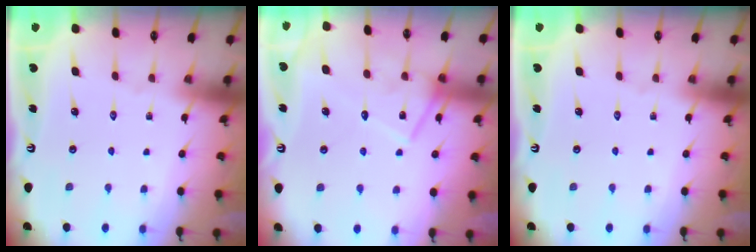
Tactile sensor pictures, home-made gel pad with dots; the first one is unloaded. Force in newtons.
{"total": 14.6, "press": 14.6, "slide": 1.2}
{"total": 0.0}